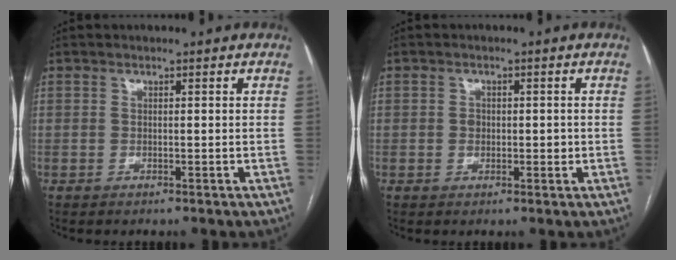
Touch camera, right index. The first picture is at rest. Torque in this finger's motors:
{"motor_torque": [0.18, -0.12, 0.20, 0.03]}